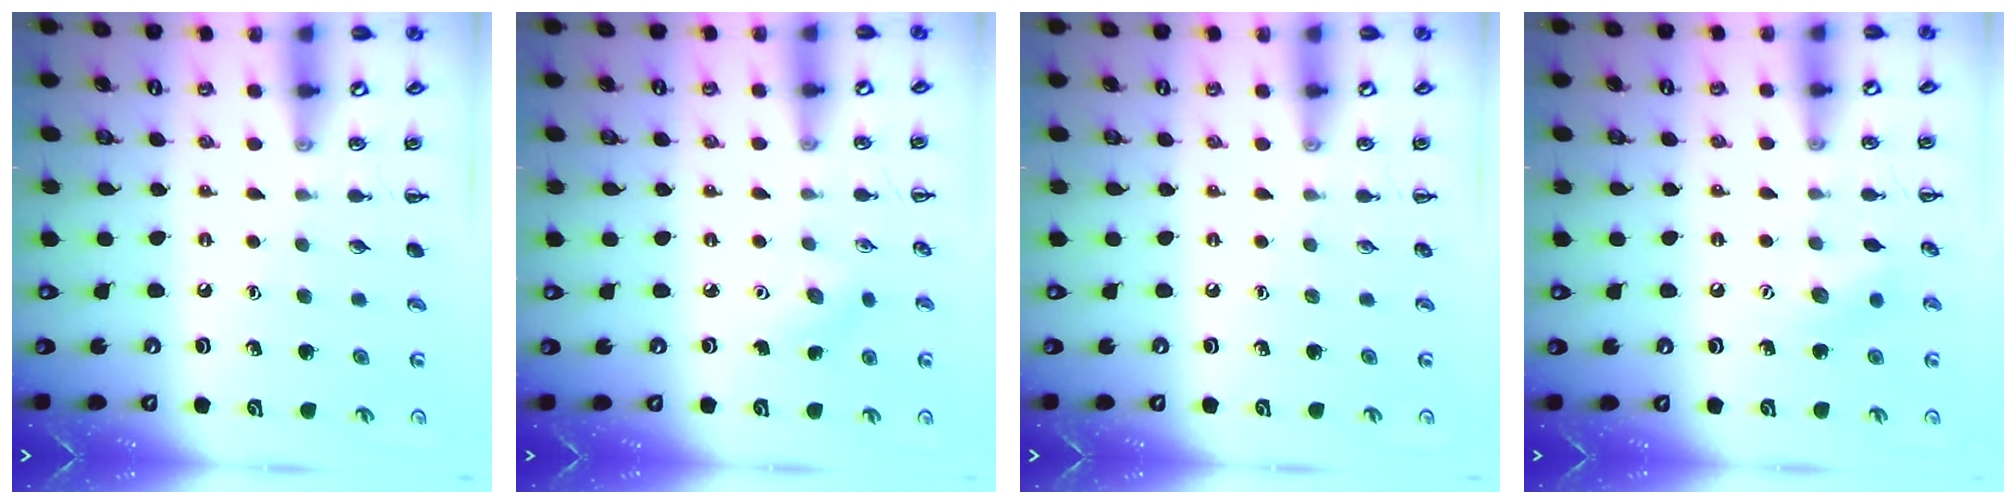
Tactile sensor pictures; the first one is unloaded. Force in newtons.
{"total": 3.8, "press": 3.7, "slide": 1.0}
{"total": 0.0}
{"total": 7.7, "press": 7.7, "slide": 1.1}